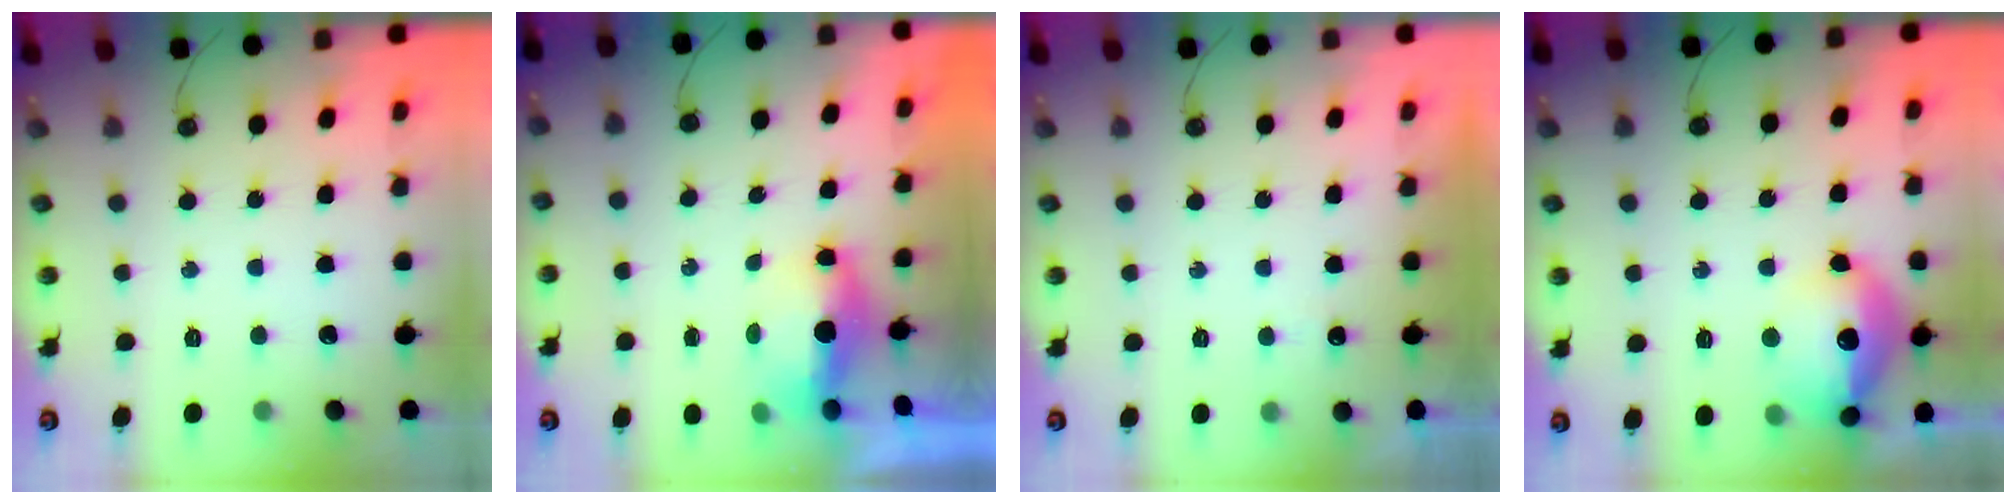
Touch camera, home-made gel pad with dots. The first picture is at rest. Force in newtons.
{"total": 5.7, "press": 5.7, "slide": 0.8}
{"total": 2.5, "press": 2.4, "slide": 0.5}
{"total": 17.0, "press": 17.0, "slide": 1.3}